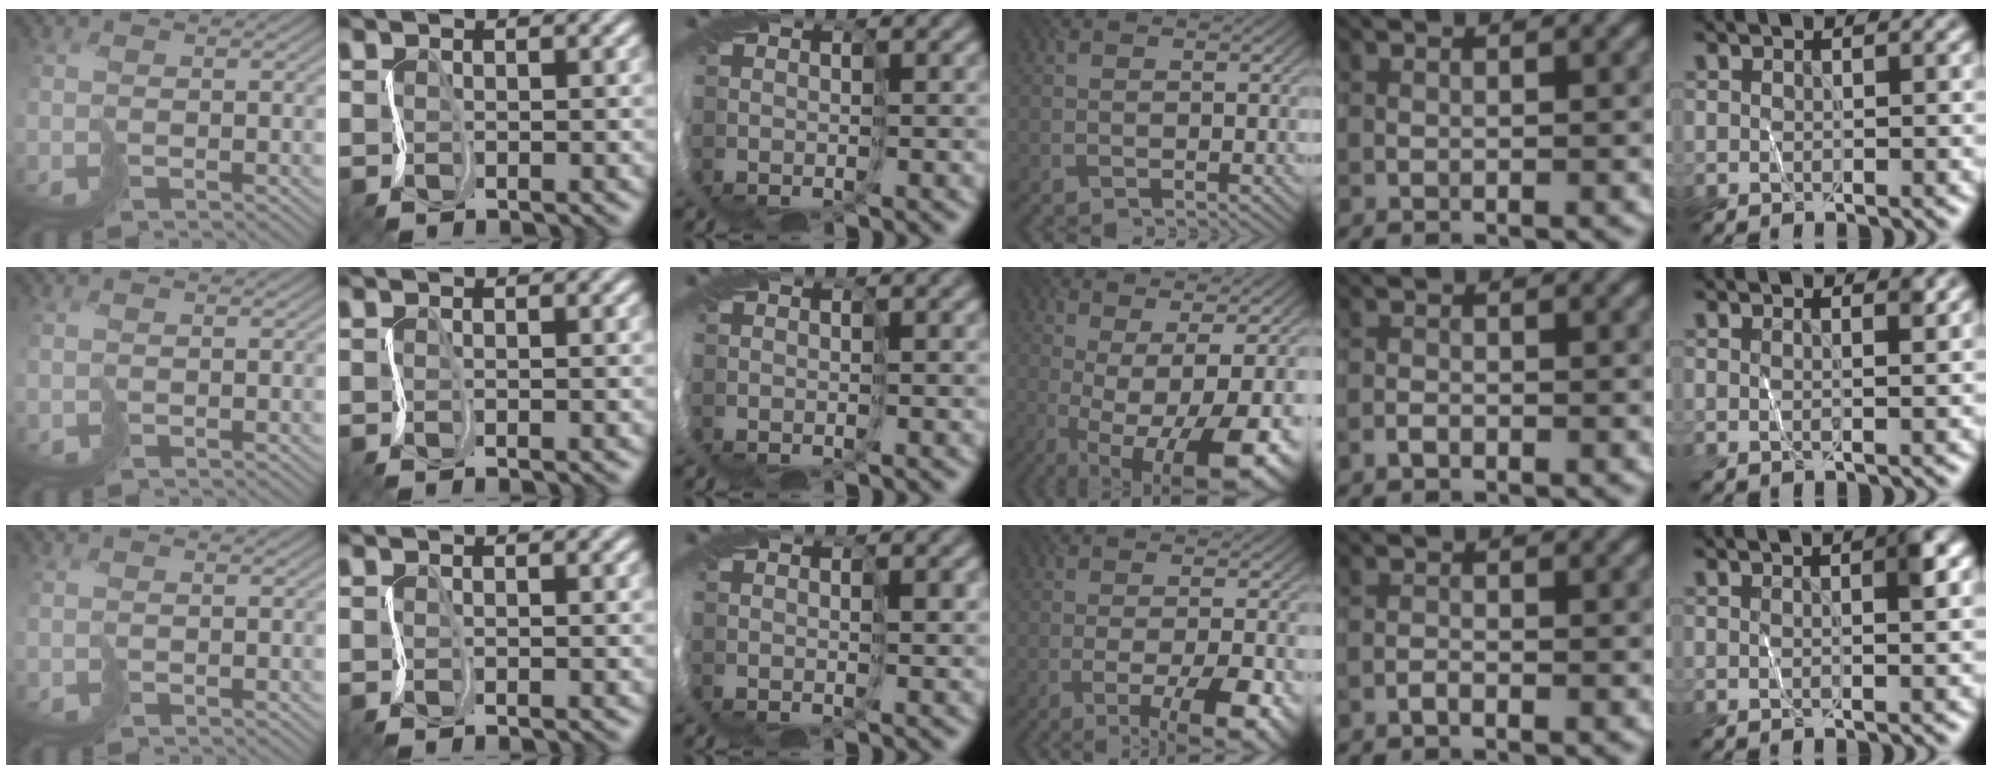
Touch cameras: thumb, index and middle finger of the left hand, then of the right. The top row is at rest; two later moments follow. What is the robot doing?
{"motion": "cut", "object": "paper"}